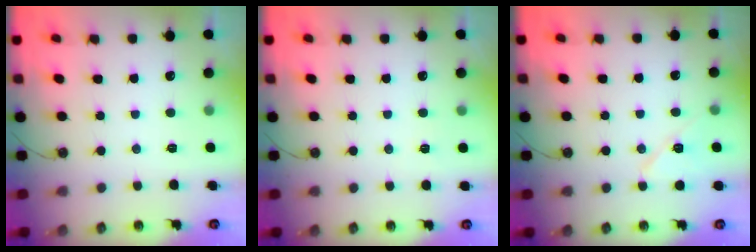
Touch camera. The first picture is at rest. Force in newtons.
{"total": 1.9, "press": 1.6, "slide": 1.0}
{"total": 8.3, "press": 8.2, "slide": 1.4}